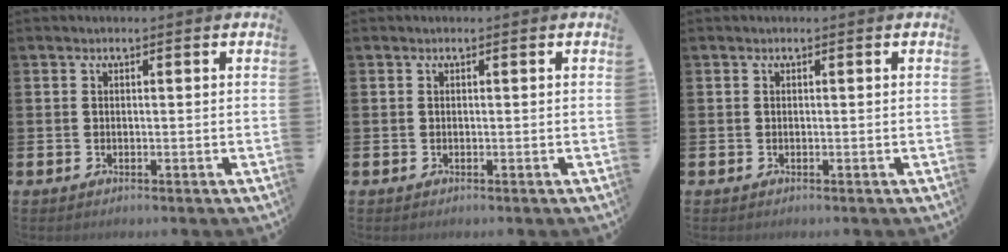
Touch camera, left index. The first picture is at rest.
{"total": 0.0}
{"total": 0.0}